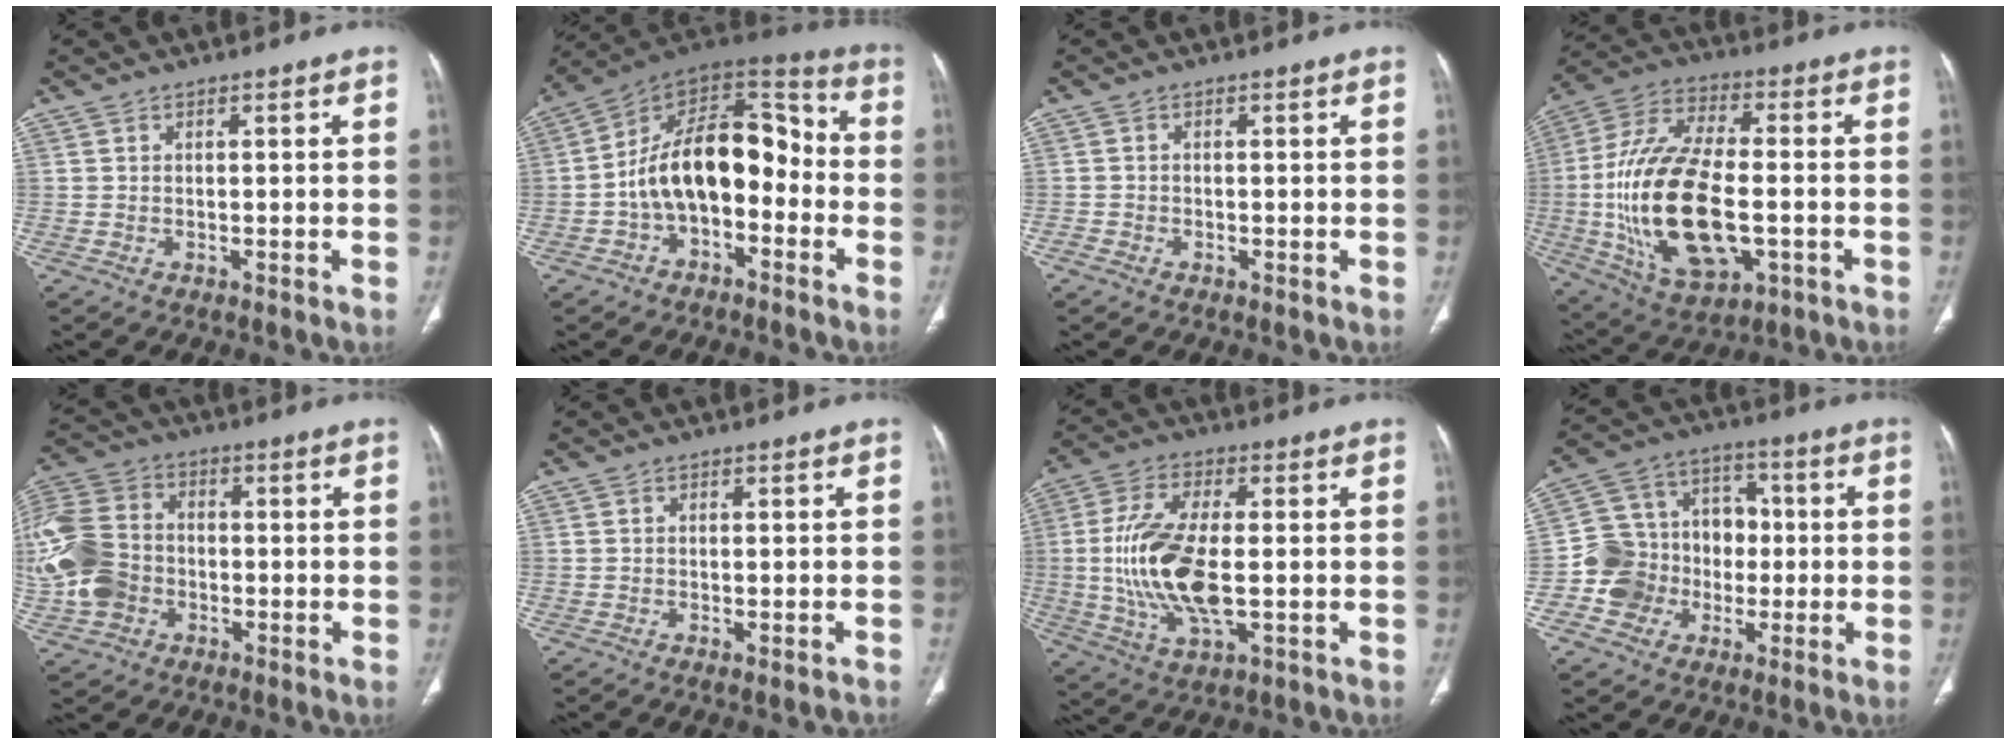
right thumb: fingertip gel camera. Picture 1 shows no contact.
{"total": 18.2, "force": [-3.2, 10.9, 14.2], "torque": [-0.196, 0.072, -0.061]}
{"total": 1.1, "force": [-0.7, 0.7, 0.4], "torque": [-0.004, 0.002, -0.016]}
{"total": 23.7, "force": [-3.4, 11.8, 20.2], "torque": [-0.400, 0.009, -0.047]}
{"total": 17.3, "force": [-3.0, 13.6, 10.2], "torque": [-0.241, 0.023, -0.058]}
{"total": 1.4, "force": [-0.7, 0.4, 1.1], "torque": [-0.016, 0.002, -0.005]}
{"total": 15.8, "force": [-0.9, 6.7, 14.2], "torque": [-0.297, -0.005, -0.013]}
{"total": 13.4, "force": [-2.7, 12.2, 5.0], "torque": [-0.043, 0.049, -0.048]}